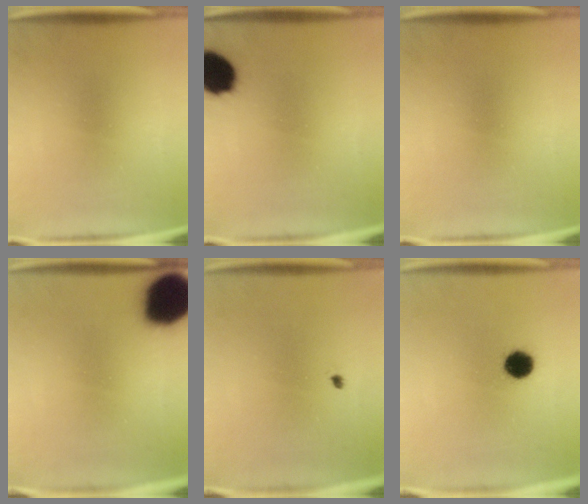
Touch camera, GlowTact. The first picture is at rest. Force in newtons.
{"total": 11.8}
{"total": 0.0}
{"total": 19.5}
{"total": 0.6}
{"total": 7.2}